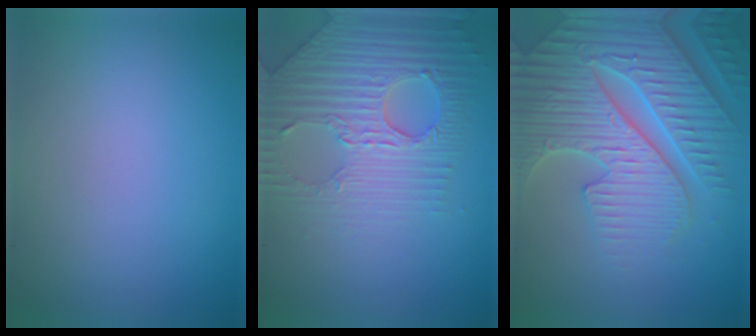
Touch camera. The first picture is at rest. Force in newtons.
{"total": 4.8, "press": 4.5, "slide": 1.7}
{"total": 7.6, "press": 7.4, "slide": 1.7}